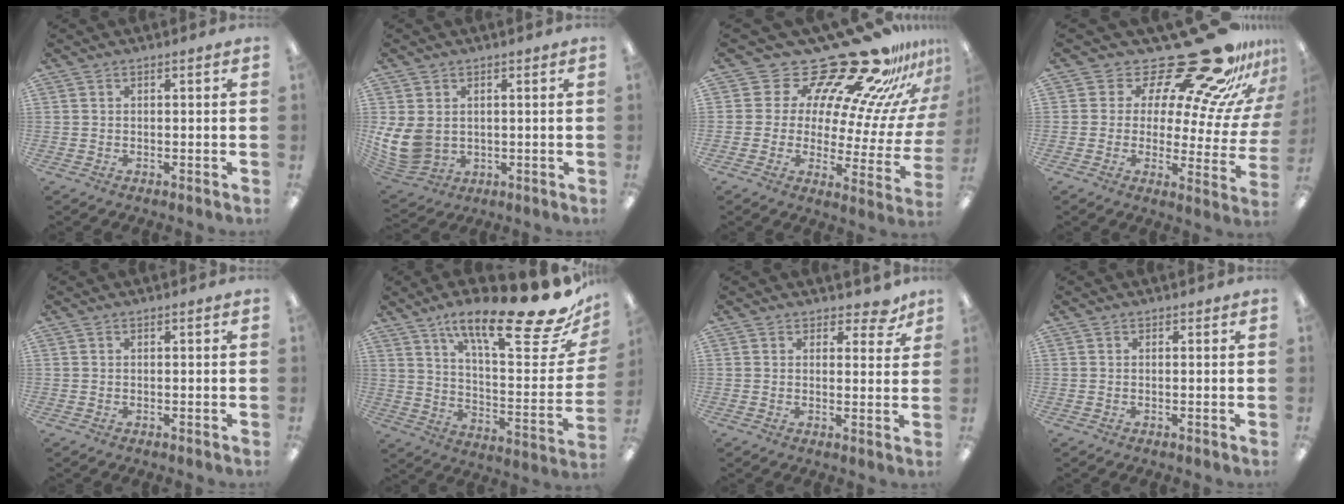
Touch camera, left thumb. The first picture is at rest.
{"total": 10.6, "force": [1.0, 8.8, 5.8], "torque": [-0.130, -0.001, 0.023]}
{"total": 23.4, "force": [19.5, 8.9, 9.4], "torque": [-0.123, -0.173, 0.331]}
{"total": 24.2, "force": [19.2, 7.9, 12.5], "torque": [-0.151, -0.158, 0.315]}
{"total": 0.0}
{"total": 23.5, "force": [16.4, 4.5, 16.2], "torque": [-0.245, -0.113, 0.258]}
{"total": 4.9, "force": [3.5, 2.6, 2.2], "torque": [-0.018, -0.018, 0.060]}
{"total": 0.0}